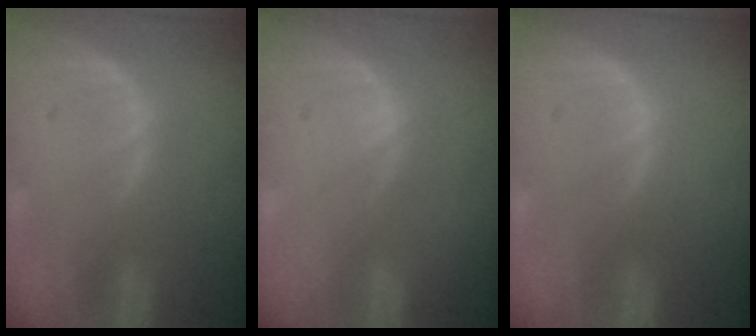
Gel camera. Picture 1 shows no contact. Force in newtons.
{"total": 0.0}
{"total": 0.0}